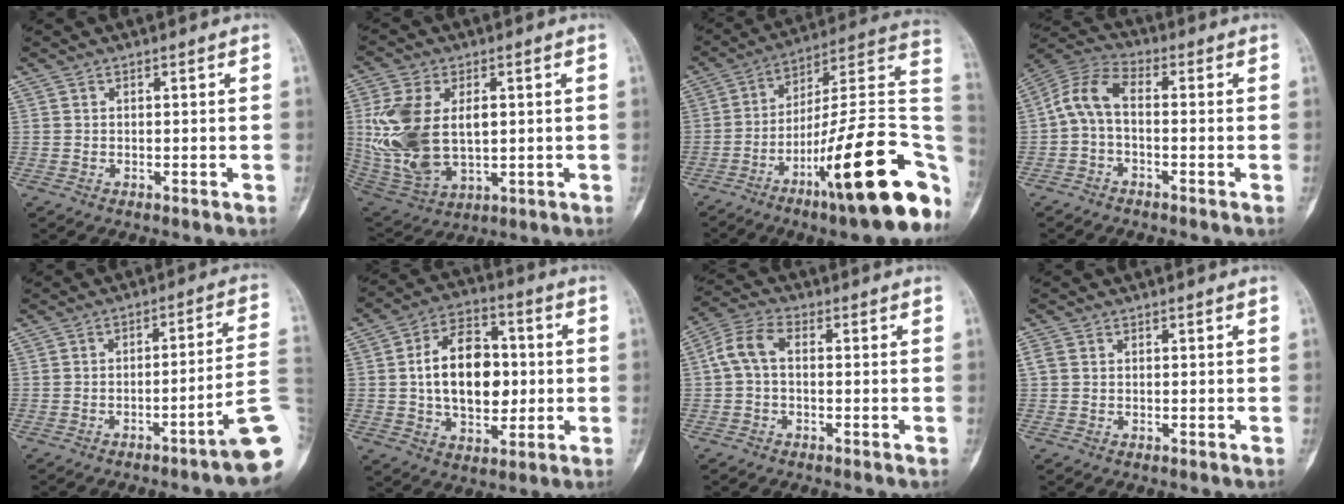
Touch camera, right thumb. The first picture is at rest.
{"total": 17.5, "force": [1.3, 10.7, 13.8], "torque": [-0.282, -0.011, 0.042]}
{"total": 27.4, "force": [-10.2, 6.1, 24.7], "torque": [-0.298, 0.056, -0.152]}
{"total": 7.1, "force": [-0.9, 3.7, 6.0], "torque": [-0.124, 0.029, -0.033]}
{"total": 11.3, "force": [-4.7, 0.4, 10.3], "torque": [-0.126, 0.035, -0.070]}
{"total": 16.4, "force": [0.5, 10.6, 12.5], "torque": [-0.172, 0.020, 0.009]}
{"total": 6.0, "force": [0.1, 3.5, 4.8], "torque": [-0.101, 0.021, -0.006]}
{"total": 1.4, "force": [0.3, 1.2, 0.8], "torque": [-0.022, 0.007, 0.008]}